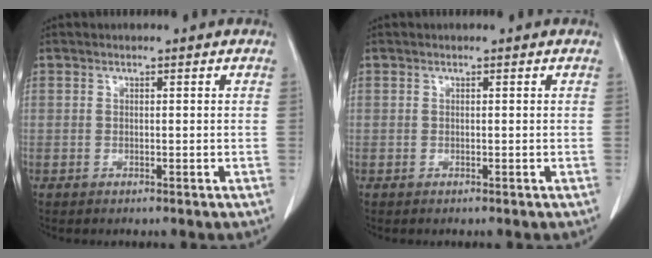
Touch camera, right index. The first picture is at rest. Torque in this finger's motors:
{"motor_torque": [0.00, 0.00, 0.00, 0.00]}